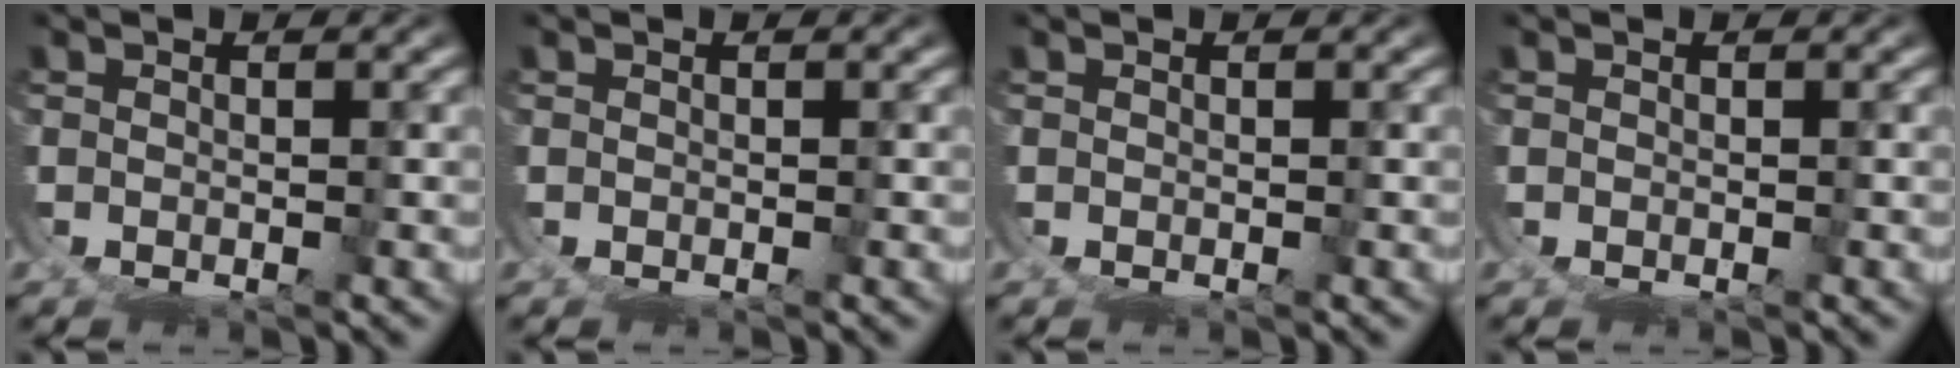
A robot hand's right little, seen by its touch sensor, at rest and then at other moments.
{"total": 0.0}
{"total": 0.0}
{"total": 0.0}